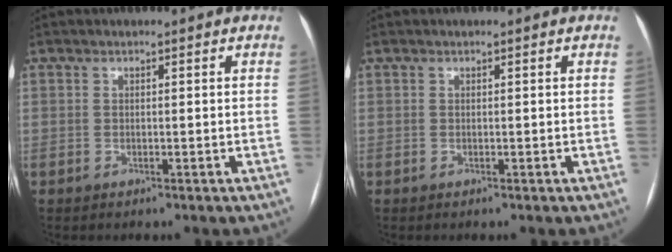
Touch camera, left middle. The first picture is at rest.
{"total": 0.0}